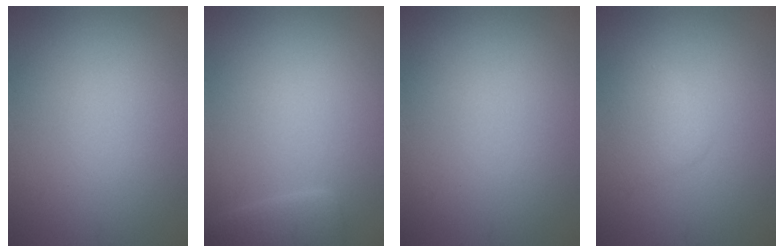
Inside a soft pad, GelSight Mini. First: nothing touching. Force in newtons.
{"total": 2.6, "press": 2.6, "slide": 0.2}
{"total": 0.0}
{"total": 1.8, "press": 1.8, "slide": 0.1}